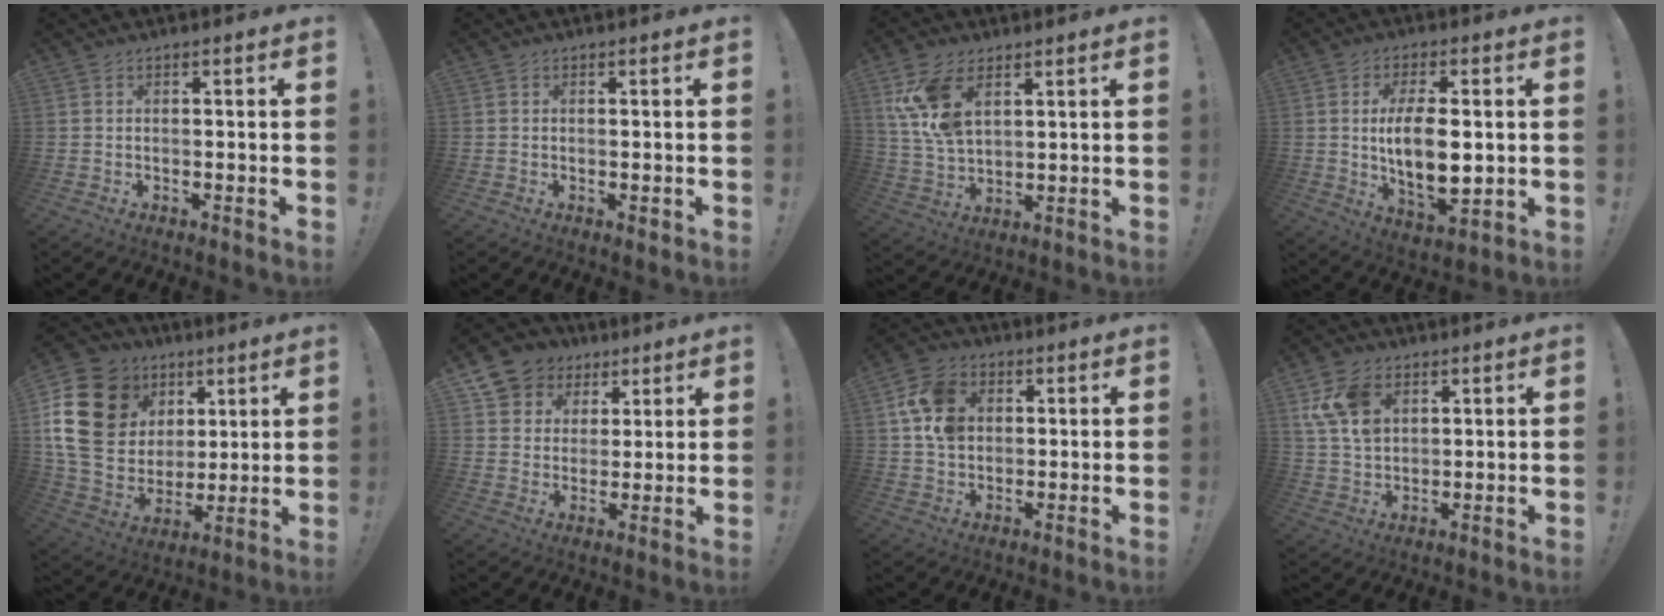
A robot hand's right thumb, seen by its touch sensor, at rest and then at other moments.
{"total": 0.5, "force": [0.2, 0.3, 0.4], "torque": [-0.005, 0.000, 0.004]}
{"total": 12.5, "force": [5.9, 7.3, 8.3], "torque": [-0.161, -0.014, 0.114]}
{"total": 13.8, "force": [0.6, 6.3, 12.2], "torque": [-0.206, -0.014, 0.006]}
{"total": 22.1, "force": [7.0, 17.8, 11.1], "torque": [-0.221, -0.025, 0.163]}
{"total": 9.4, "force": [4.8, 7.9, 1.9], "torque": [-0.032, -0.032, 0.099]}
{"total": 12.0, "force": [3.2, 9.7, 6.4], "torque": [-0.104, 0.006, 0.067]}
{"total": 12.1, "force": [5.2, 8.6, 6.8], "torque": [-0.130, -0.005, 0.102]}